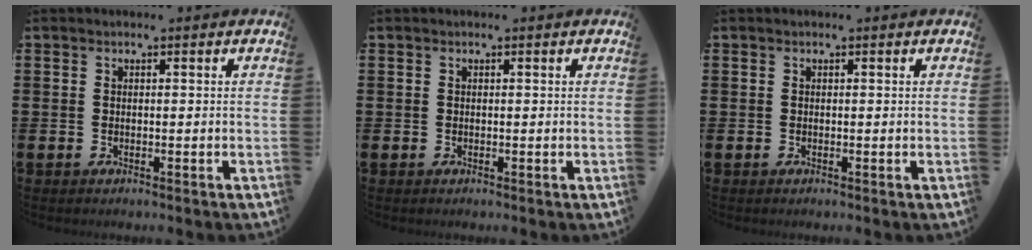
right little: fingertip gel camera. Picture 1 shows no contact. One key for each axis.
{"total": 0.0}
{"total": 0.0}